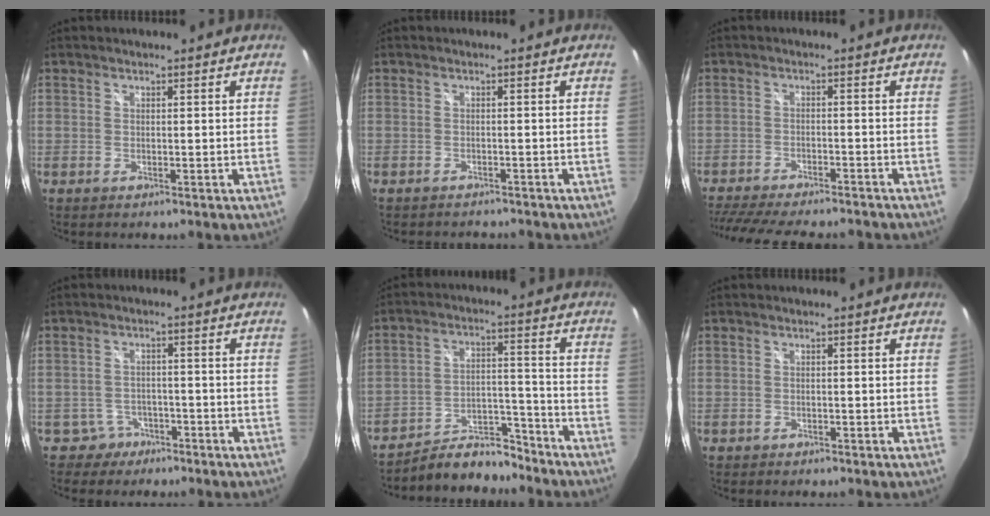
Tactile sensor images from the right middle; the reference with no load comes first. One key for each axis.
{"total": 4.0, "fx": -3.6, "fy": 1.2, "fz": 1.1, "tx": -0.024, "ty": -0.015, "tz": -0.051}
{"total": 16.5, "fx": -14.3, "fy": 3.5, "fz": 7.4, "tx": -0.159, "ty": -0.028, "tz": -0.215}
{"total": 3.8, "fx": -2.7, "fy": 2.6, "fz": -0.4, "tx": -0.001, "ty": 0.012, "tz": -0.044}
{"total": 11.0, "fx": -10.4, "fy": 3.0, "fz": 2.4, "tx": -0.049, "ty": 0.023, "tz": -0.161}
{"total": 0.8, "fx": -0.7, "fy": 0.3, "fz": 0.1, "tx": -0.006, "ty": -0.001, "tz": -0.011}